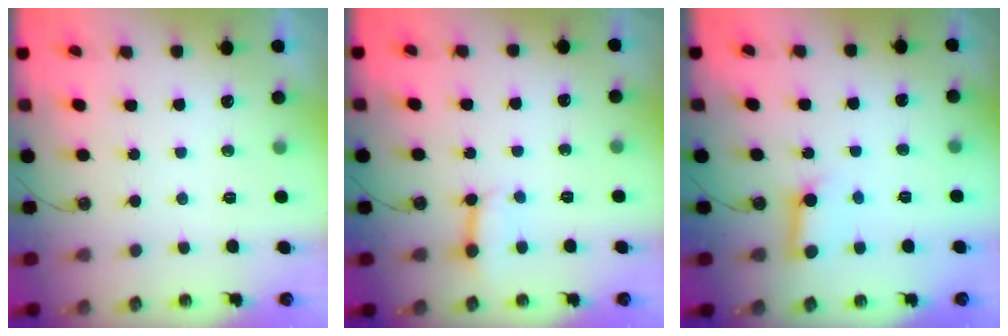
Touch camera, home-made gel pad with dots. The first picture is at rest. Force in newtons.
{"total": 3.2, "press": 3.2, "slide": 0.5}
{"total": 6.8, "press": 6.8, "slide": 0.7}